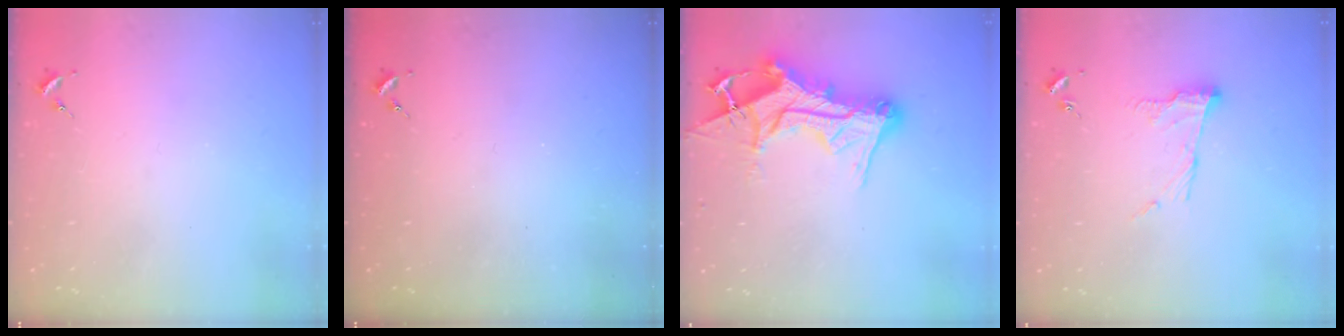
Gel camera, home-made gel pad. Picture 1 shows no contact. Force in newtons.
{"total": 0.0}
{"total": 17.6, "press": 17.5, "slide": 1.8}
{"total": 10.3, "press": 10.3, "slide": 0.4}